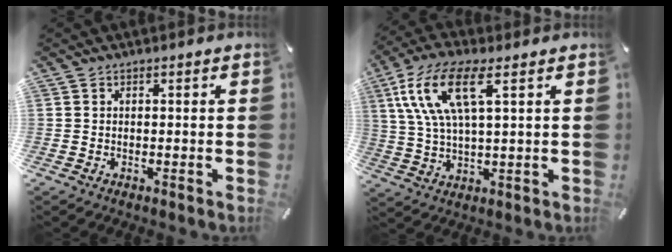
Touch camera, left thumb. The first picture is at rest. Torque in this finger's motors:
{"motor_torque": [0.37, 0.56, 1.46, -1.30, 0.60]}